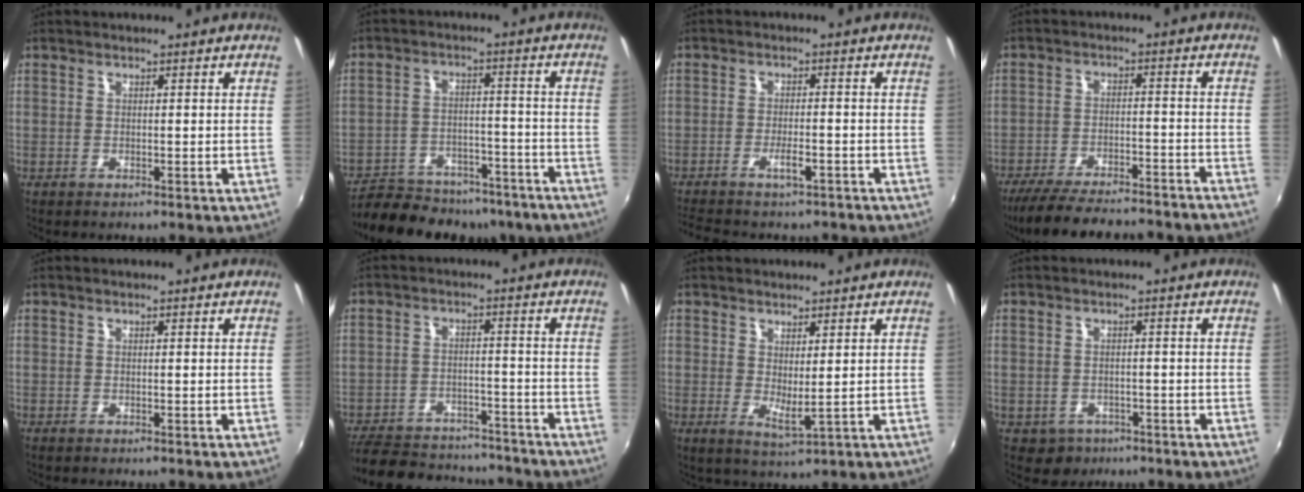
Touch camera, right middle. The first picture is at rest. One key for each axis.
{"total": 20.7, "fx": -17.4, "fy": 7.9, "fz": 8.0, "tx": -0.168, "ty": 0.002, "tz": -0.229}
{"total": 7.3, "fx": -5.9, "fy": 2.0, "fz": 3.9, "tx": -0.091, "ty": -0.010, "tz": -0.097}
{"total": 20.7, "fx": -18.5, "fy": 2.7, "fz": 9.0, "tx": -0.171, "ty": -0.029, "tz": -0.259}
{"total": 0.0}
{"total": 19.6, "fx": -16.3, "fy": 8.1, "fz": 7.2, "tx": -0.173, "ty": 0.013, "tz": -0.221}
{"total": 3.0, "fx": 0.9, "fy": 0.9, "fz": 2.7, "tx": -0.046, "ty": -0.012, "tz": 0.017}
{"total": 3.9, "fx": -1.8, "fy": 3.3, "fz": 0.9, "tx": -0.029, "ty": -0.002, "tz": -0.020}